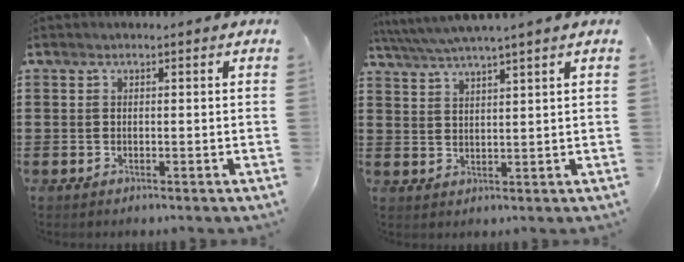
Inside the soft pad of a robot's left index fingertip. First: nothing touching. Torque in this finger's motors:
{"motor_torque": [2.14, 0.00, 0.39, 0.21]}